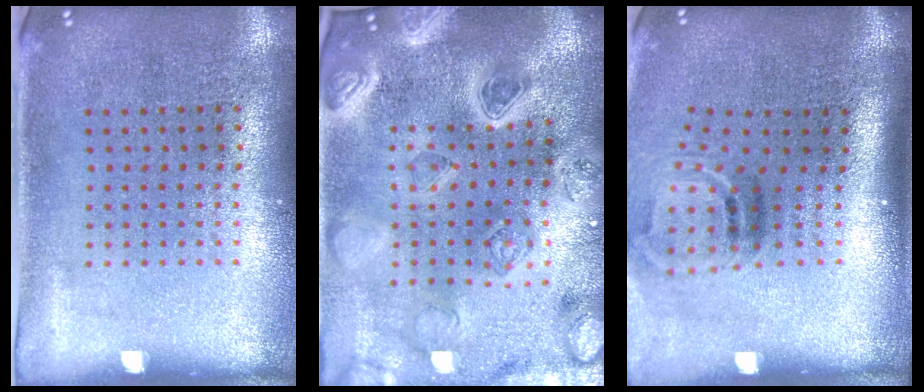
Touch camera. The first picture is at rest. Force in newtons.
{"total": 5.2, "press": 4.4, "slide": 2.9}
{"total": 2.0, "press": 1.3, "slide": 1.6}